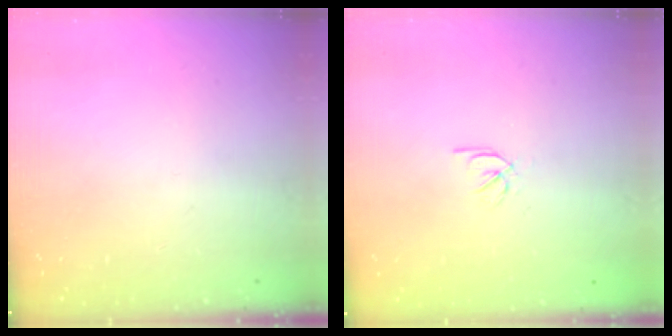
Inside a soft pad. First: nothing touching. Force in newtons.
{"total": 2.4, "press": 2.3, "slide": 0.7}